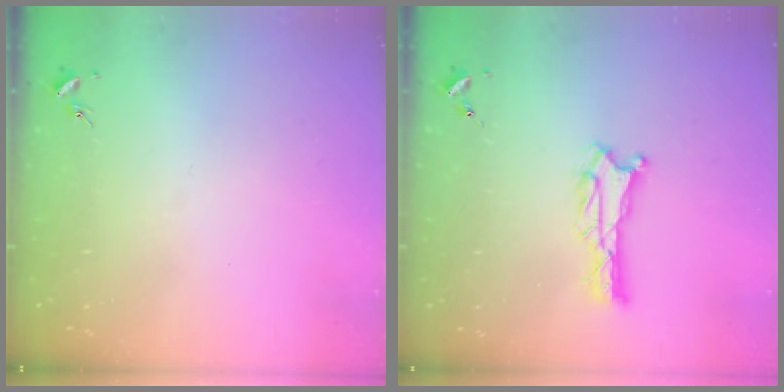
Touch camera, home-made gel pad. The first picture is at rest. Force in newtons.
{"total": 0.7, "press": 0.7, "slide": 0.1}